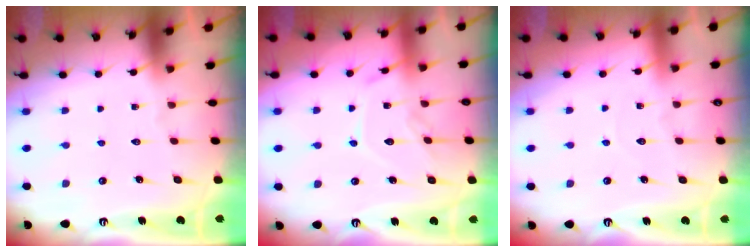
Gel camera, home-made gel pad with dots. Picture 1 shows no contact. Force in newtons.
{"total": 11.0, "press": 11.0, "slide": 0.3}
{"total": 3.3, "press": 3.3, "slide": 0.3}